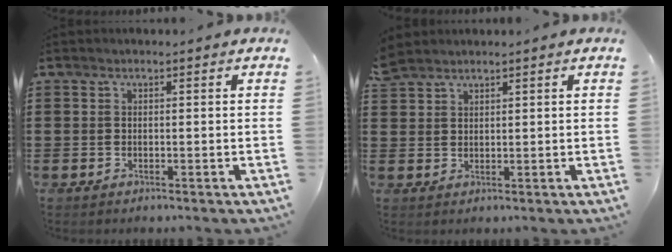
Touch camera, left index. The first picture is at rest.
{"total": 2.5, "force": [2.3, 0.8, 0.5], "torque": [-0.016, 0.001, 0.047]}